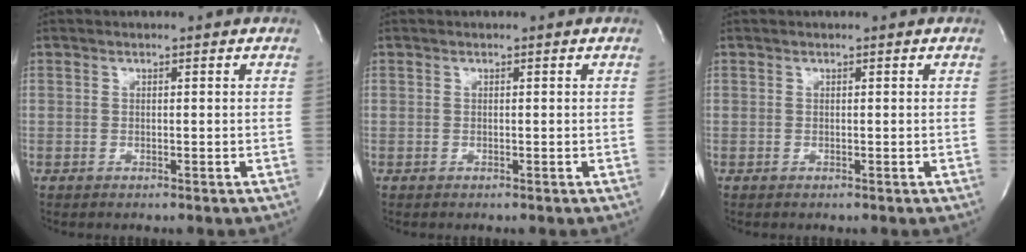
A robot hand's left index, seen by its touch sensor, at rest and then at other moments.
{"total": 0.0}
{"total": 0.0}